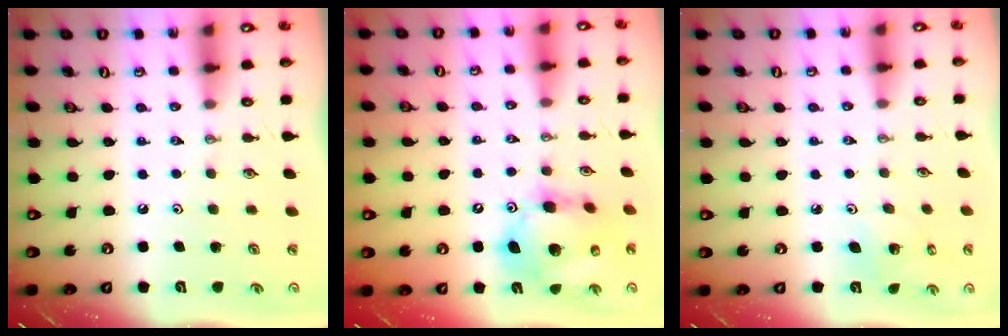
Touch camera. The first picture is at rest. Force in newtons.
{"total": 15.2, "press": 15.1, "slide": 1.7}
{"total": 3.2, "press": 3.2, "slide": 0.2}